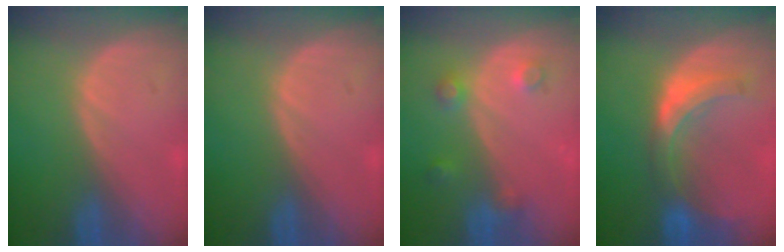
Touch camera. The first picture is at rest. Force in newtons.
{"total": 0.0}
{"total": 3.6, "press": 3.3, "slide": 1.6}
{"total": 7.8, "press": 6.9, "slide": 3.7}